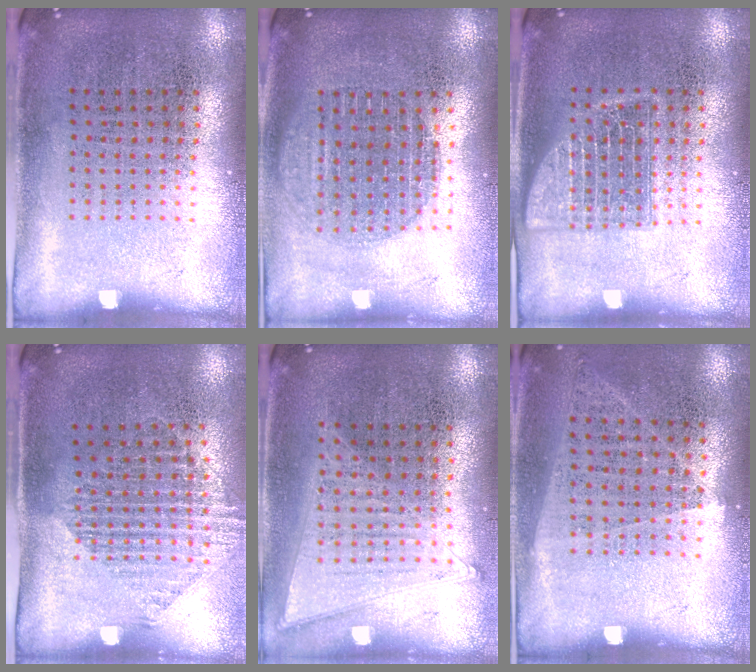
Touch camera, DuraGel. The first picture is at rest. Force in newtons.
{"total": 1.7, "press": 1.5, "slide": 0.9}
{"total": 2.4, "press": 2.3, "slide": 0.5}
{"total": 1.5, "press": 1.2, "slide": 0.9}
{"total": 1.0, "press": 1.0, "slide": 0.4}
{"total": 1.0, "press": 0.9, "slide": 0.4}